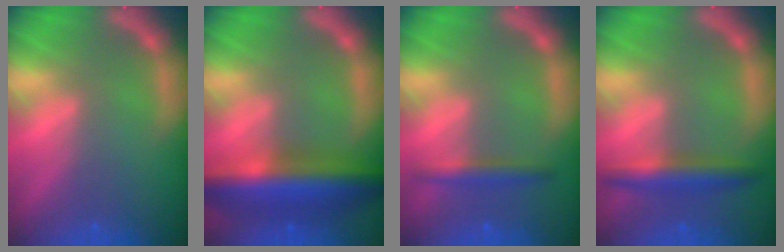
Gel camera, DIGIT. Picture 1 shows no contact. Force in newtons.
{"total": 9.5}
{"total": 2.4}
{"total": 4.0}